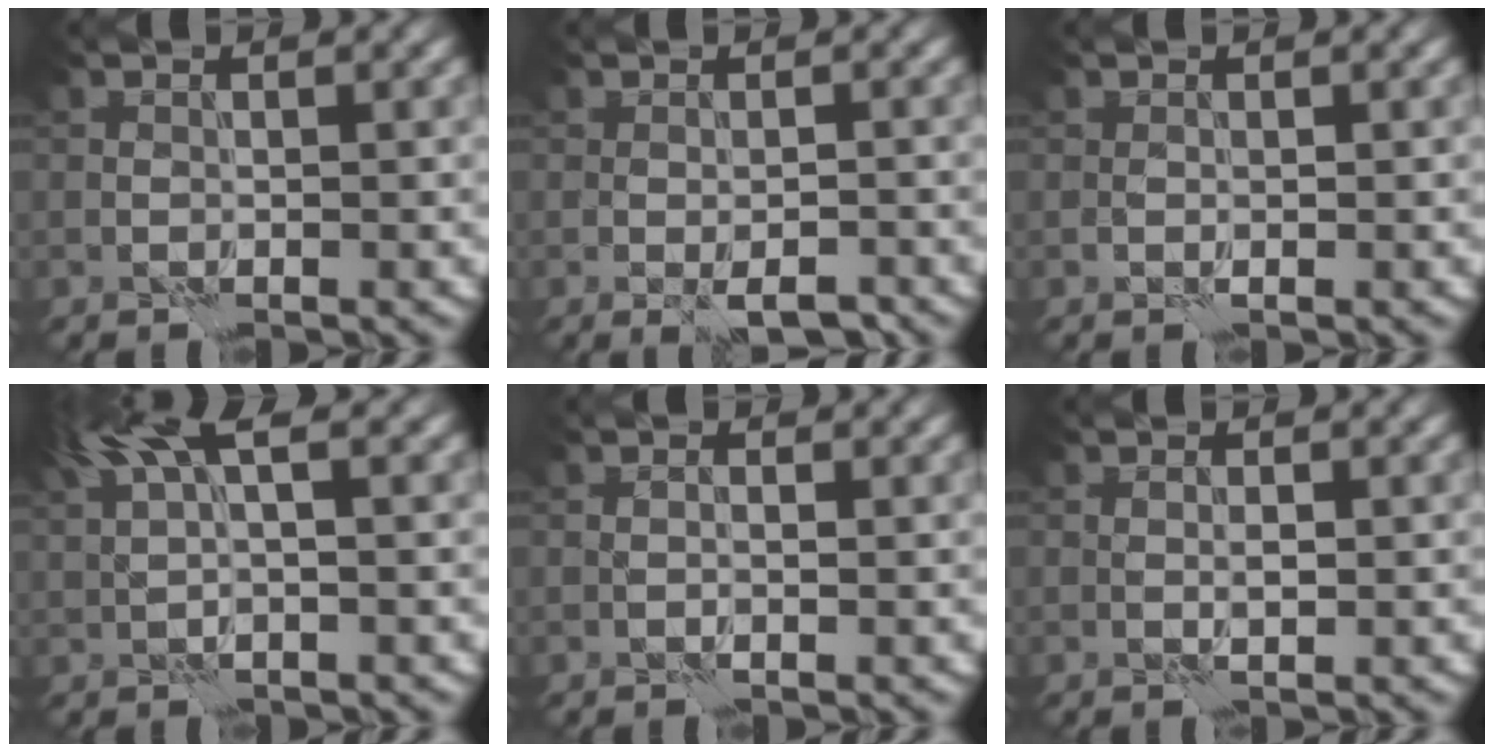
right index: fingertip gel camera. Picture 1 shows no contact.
{"total": 3.2, "force": [-1.7, 0.9, 2.5], "torque": [-0.047, -0.008, -0.021]}
{"total": 0.7, "force": [0.1, 0.3, 0.6], "torque": [-0.013, 0.000, 0.001]}
{"total": 4.3, "force": [1.9, 1.0, 3.7], "torque": [-0.073, 0.011, 0.034]}
{"total": 0.9, "force": [0.1, 0.4, 0.8], "torque": [-0.014, -0.004, -0.002]}
{"total": 0.9, "force": [0.1, 0.3, 0.9], "torque": [-0.019, -0.001, 0.001]}